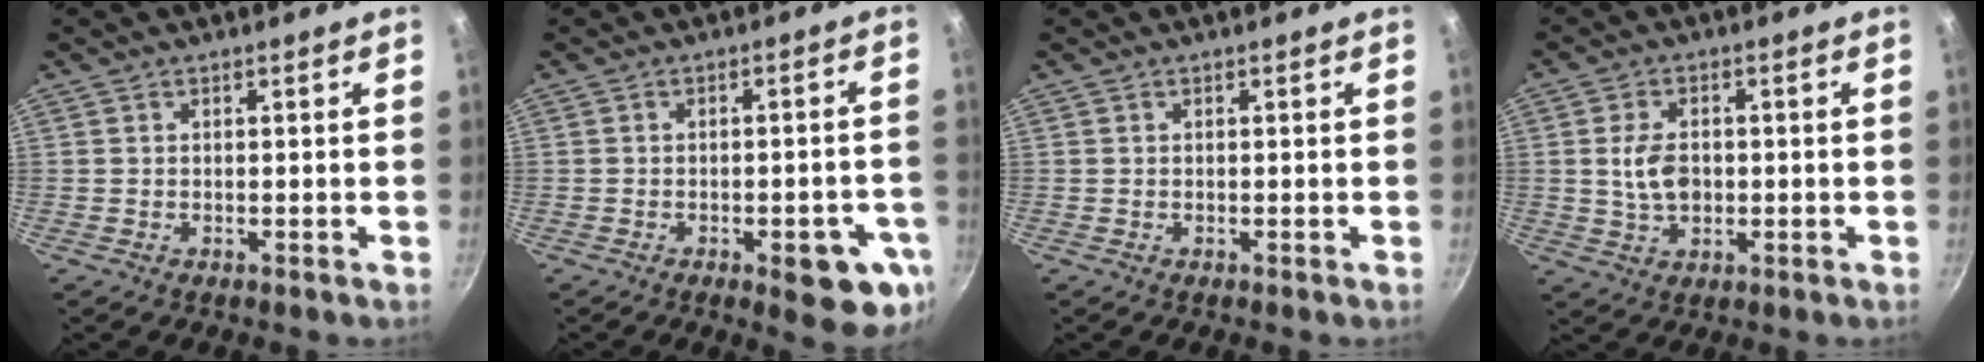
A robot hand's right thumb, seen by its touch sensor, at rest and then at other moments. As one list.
[{"total": 10.1, "force": [-3.7, 3.7, 8.6], "torque": [-0.079, 0.012, -0.042]}, {"total": 0.0}, {"total": 6.4, "force": [0.0, 4.3, 4.8], "torque": [-0.077, 0.003, 0.001]}]